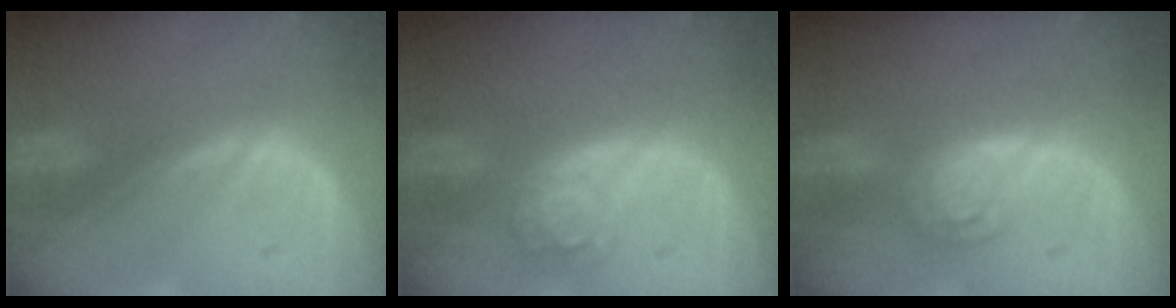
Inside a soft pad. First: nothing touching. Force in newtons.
{"total": 5.3, "press": 4.7, "slide": 2.3}
{"total": 5.3, "press": 4.7, "slide": 2.6}